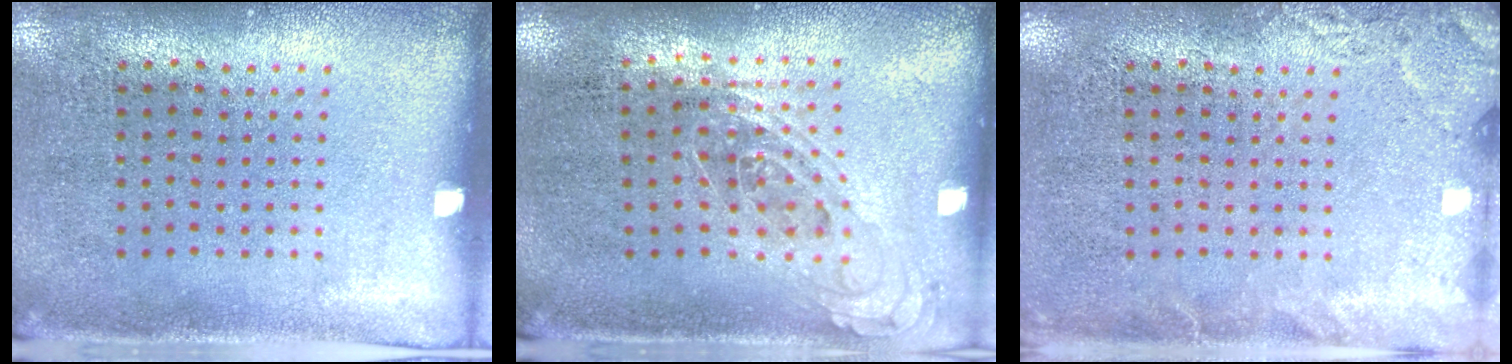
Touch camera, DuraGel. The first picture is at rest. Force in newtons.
{"total": 0.7, "press": 0.7, "slide": 0.3}
{"total": 2.2, "press": 2.2, "slide": 0.3}